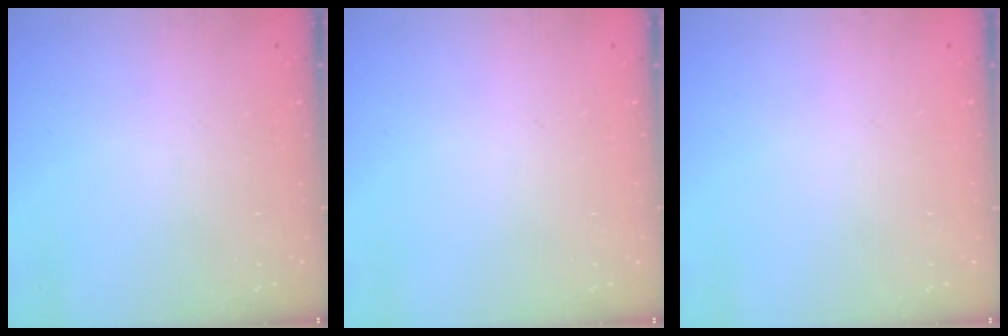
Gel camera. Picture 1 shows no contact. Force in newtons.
{"total": 0.0}
{"total": 0.0}